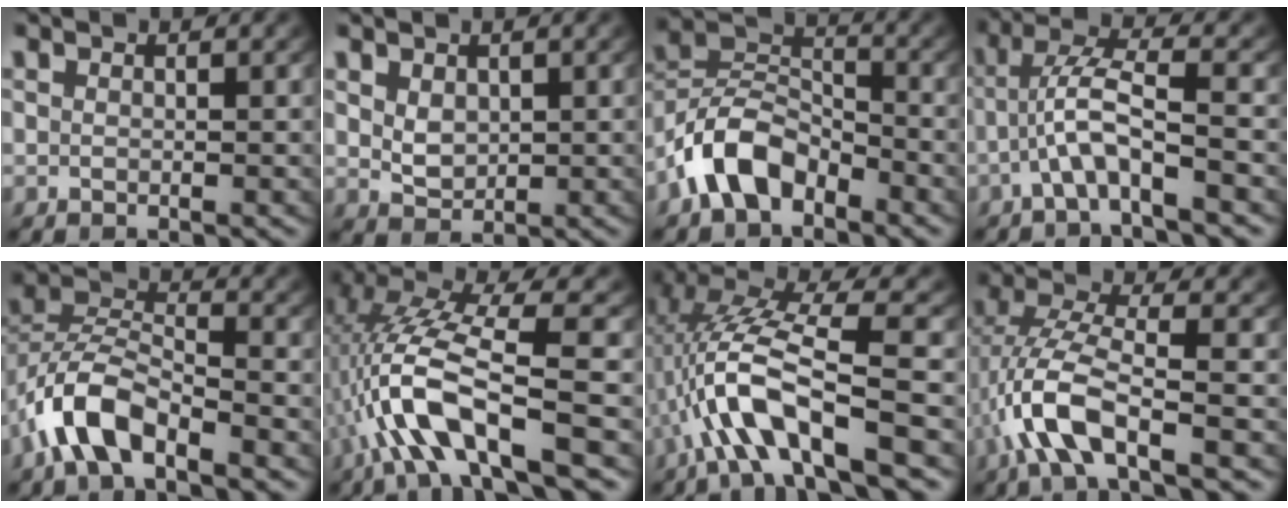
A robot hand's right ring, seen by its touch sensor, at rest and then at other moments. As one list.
[{"total": 2.6, "force": [0.5, 1.9, 1.6], "torque": [-0.040, -0.020, 0.026]}, {"total": 6.7, "force": [-3.0, 4.5, 3.8], "torque": [-0.077, -0.011, -0.055]}, {"total": 3.9, "force": [-0.9, 1.0, 3.6], "torque": [-0.083, -0.004, -0.013]}, {"total": 5.4, "force": [-2.4, 3.2, 3.6], "torque": [-0.084, -0.012, -0.045]}, {"total": 8.1, "force": [-0.9, 3.4, 7.3], "torque": [-0.183, -0.016, -0.007]}, {"total": 7.0, "force": [-0.7, 2.5, 6.5], "torque": [-0.153, -0.007, -0.005]}, {"total": 5.7, "force": [-1.4, 2.4, 4.9], "torque": [-0.135, -0.021, -0.014]}]